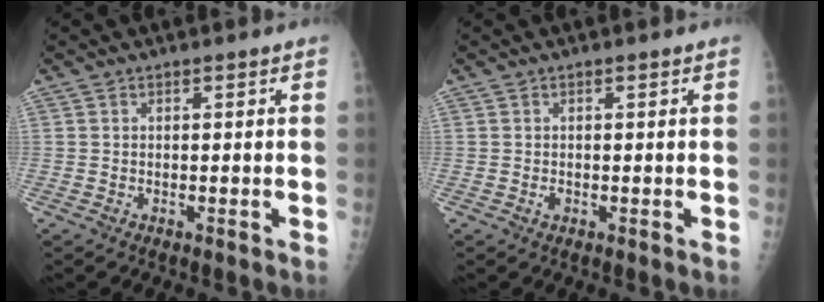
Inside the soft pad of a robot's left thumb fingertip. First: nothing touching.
{"total": 0.8, "force": [-0.2, 0.6, 0.5], "torque": [-0.006, 0.000, -0.003]}